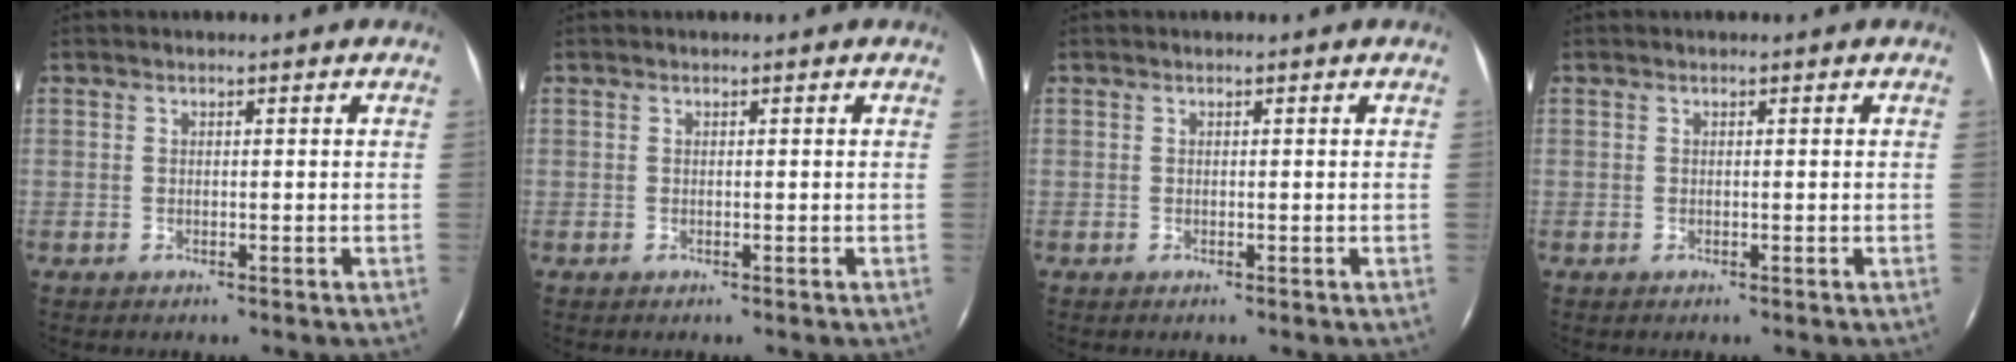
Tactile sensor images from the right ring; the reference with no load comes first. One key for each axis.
{"total": 0.0}
{"total": 0.0}
{"total": 0.0}